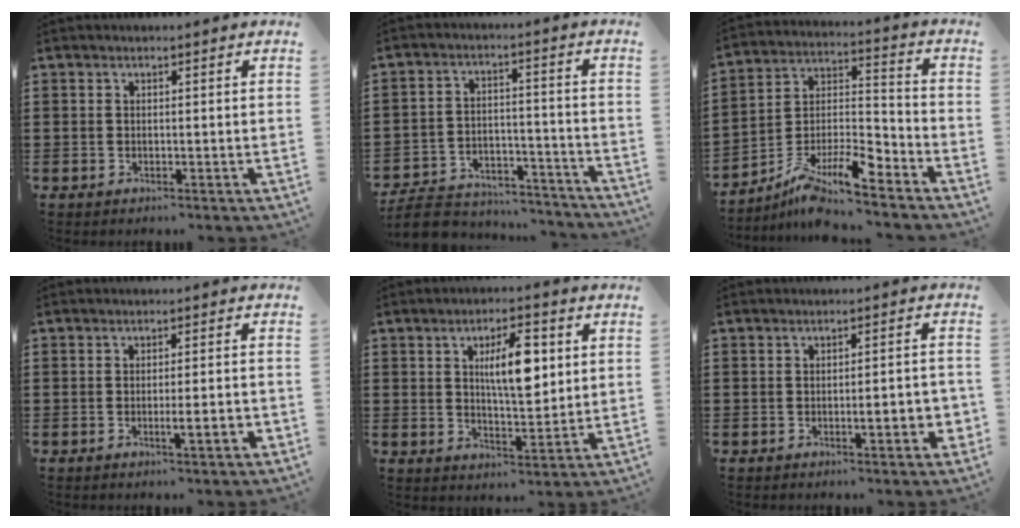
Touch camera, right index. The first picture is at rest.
{"total": 8.3, "force": [-7.8, 1.7, 2.2], "torque": [-0.049, 0.015, -0.153]}
{"total": 8.8, "force": [-7.2, 2.3, 4.3], "torque": [-0.088, 0.006, -0.142]}
{"total": 3.4, "force": [-1.1, 0.1, 3.2], "torque": [-0.052, -0.006, -0.020]}
{"total": 8.1, "force": [2.1, 2.8, 7.3], "torque": [-0.121, 0.000, 0.029]}
{"total": 4.2, "force": [-1.2, 0.8, 3.9], "torque": [-0.054, -0.005, -0.020]}